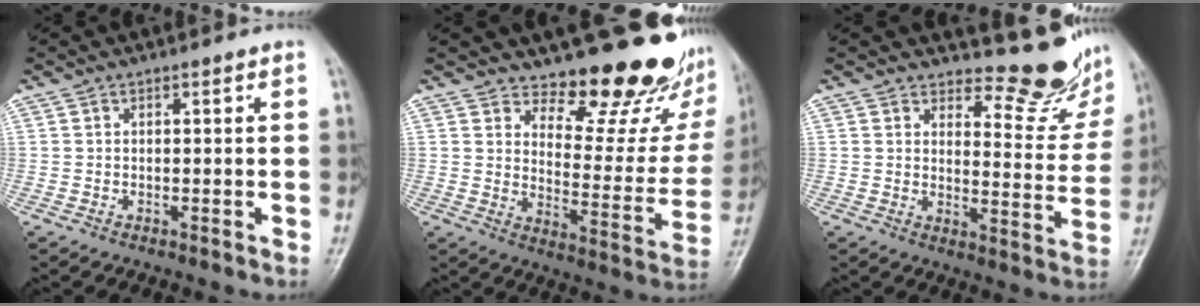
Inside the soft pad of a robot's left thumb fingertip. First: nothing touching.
{"total": 18.9, "force": [15.1, 7.2, 8.8], "torque": [-0.056, -0.133, 0.192]}
{"total": 11.6, "force": [10.7, 3.5, 2.9], "torque": [-0.005, -0.113, 0.124]}